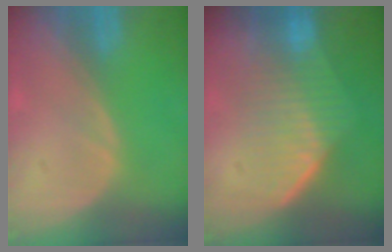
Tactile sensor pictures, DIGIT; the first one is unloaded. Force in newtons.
{"total": 7.3, "press": 7.3, "slide": 0.9}